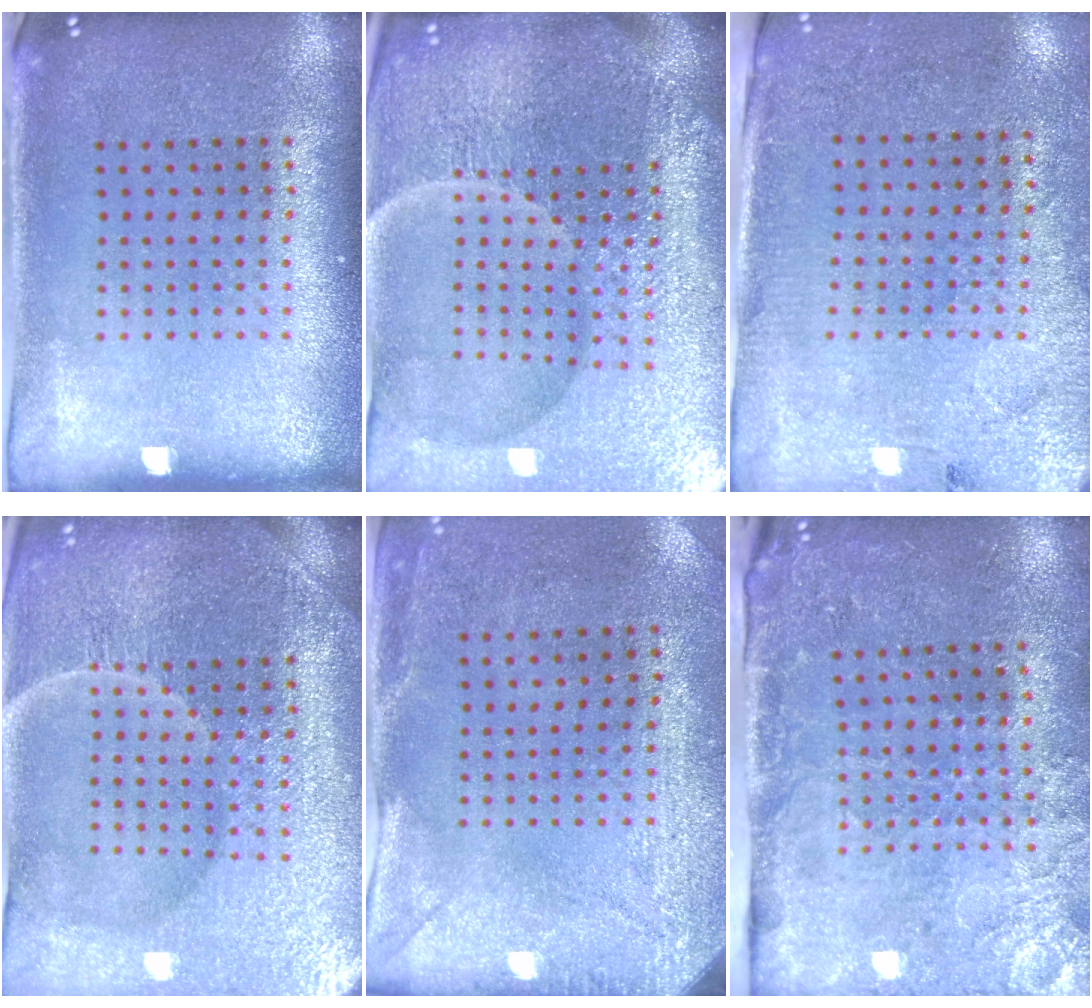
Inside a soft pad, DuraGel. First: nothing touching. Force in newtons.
{"total": 6.8, "press": 6.0, "slide": 3.2}
{"total": 2.8, "press": 2.6, "slide": 1.2}
{"total": 5.5, "press": 5.1, "slide": 2.1}
{"total": 3.0, "press": 2.3, "slide": 1.9}
{"total": 3.3, "press": 3.3, "slide": 0.3}